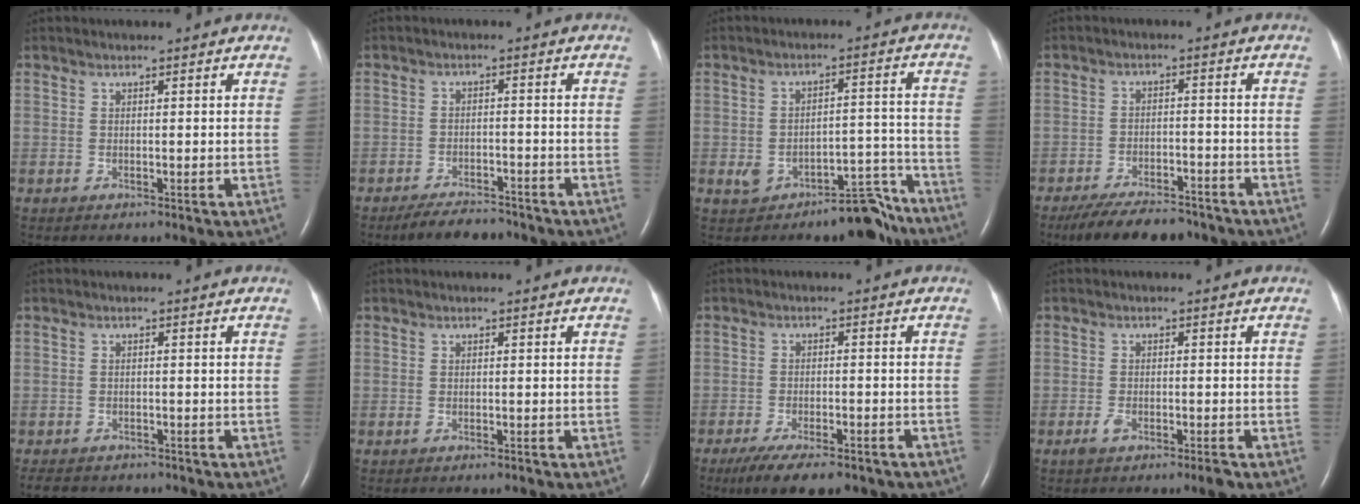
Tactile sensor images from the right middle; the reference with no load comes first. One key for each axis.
{"total": 5.1, "fx": -4.5, "fy": 1.6, "fz": 1.8, "tx": -0.034, "ty": -0.006, "tz": -0.072}
{"total": 7.9, "fx": -5.9, "fy": 3.6, "fz": 4.0, "tx": -0.040, "ty": 0.038, "tz": -0.081}
{"total": 10.2, "fx": -8.4, "fy": 3.5, "fz": 4.5, "tx": -0.069, "ty": -0.006, "tz": -0.131}
{"total": 6.9, "fx": -5.8, "fy": 2.8, "fz": 2.3, "tx": -0.038, "ty": -0.002, "tz": -0.073}
{"total": 0.6, "fx": -0.5, "fy": 0.1, "fz": 0.4, "tx": -0.012, "ty": -0.002, "tz": -0.007}
{"total": 12.5, "fx": -9.6, "fy": 3.7, "fz": 7.2, "tx": -0.111, "ty": -0.011, "tz": -0.135}
{"total": 4.1, "fx": -2.9, "fy": 0.2, "fz": 2.9, "tx": -0.055, "ty": -0.005, "tz": -0.053}